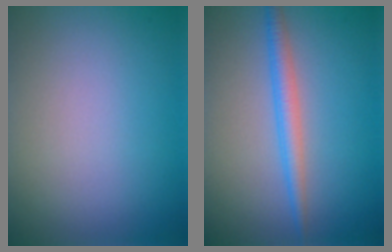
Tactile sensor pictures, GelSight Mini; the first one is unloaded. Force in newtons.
{"total": 2.5, "press": 2.5, "slide": 0.0}